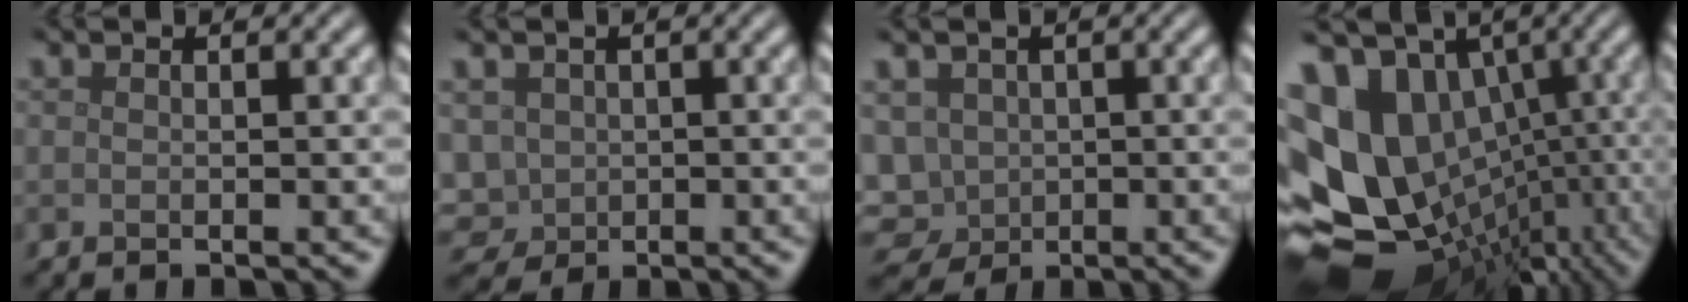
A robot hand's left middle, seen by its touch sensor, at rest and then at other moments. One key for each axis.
{"total": 3.2, "fx": -0.2, "fy": 2.9, "fz": 1.5, "tx": -0.034, "ty": -0.001, "tz": 0.002}
{"total": 5.5, "fx": -0.6, "fy": 4.9, "fz": 2.4, "tx": -0.063, "ty": 0.000, "tz": -0.014}
{"total": 18.3, "fx": -0.3, "fy": 14.3, "fz": 11.5, "tx": -0.208, "ty": -0.018, "tz": 0.041}